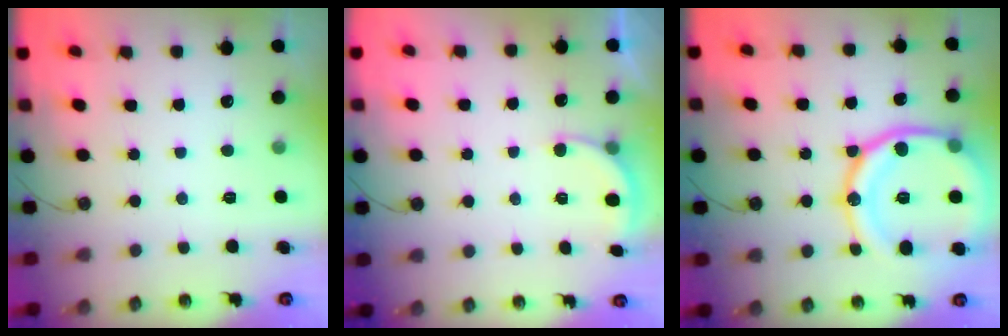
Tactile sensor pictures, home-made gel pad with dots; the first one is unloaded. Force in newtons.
{"total": 3.0, "press": 2.9, "slide": 0.7}
{"total": 23.7, "press": 23.5, "slide": 2.7}